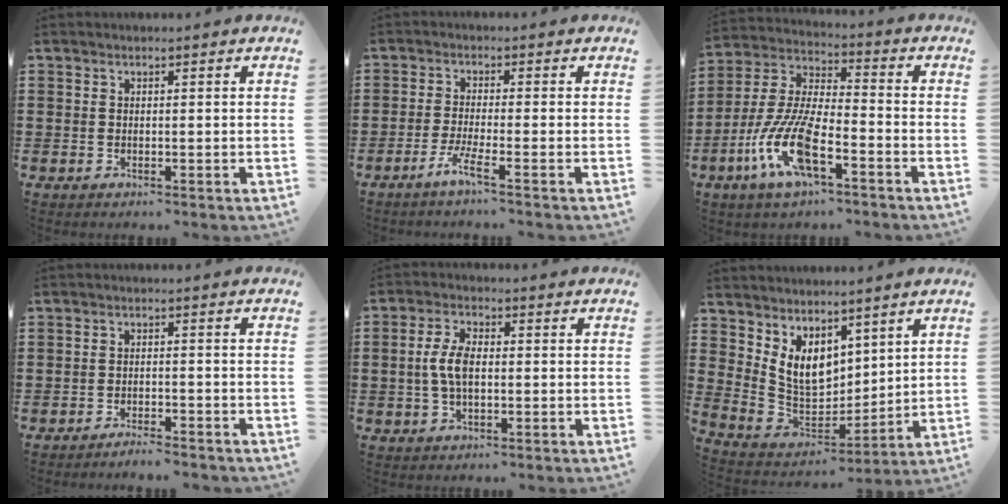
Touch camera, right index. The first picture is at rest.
{"total": 3.9, "force": [-2.6, -0.4, 2.9], "torque": [-0.071, -0.015, -0.053]}
{"total": 11.5, "force": [-5.7, 3.5, 9.4], "torque": [-0.238, -0.017, -0.115]}
{"total": 2.1, "force": [-2.1, 0.0, 0.3], "torque": [-0.010, 0.002, -0.043]}
{"total": 5.4, "force": [-0.2, 2.5, 4.7], "torque": [-0.111, 0.000, -0.011]}
{"total": 7.7, "force": [4.0, 5.6, 3.6], "torque": [-0.109, -0.018, 0.080]}